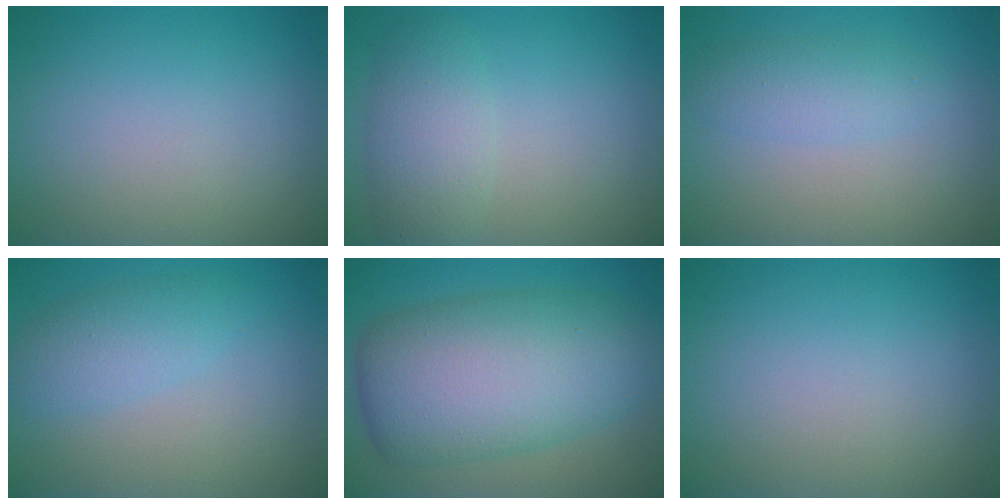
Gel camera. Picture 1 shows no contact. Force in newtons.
{"total": 3.6, "press": 3.6, "slide": 0.2}
{"total": 2.3, "press": 2.3, "slide": 0.1}
{"total": 2.8, "press": 2.8, "slide": 0.1}
{"total": 11.4, "press": 11.4, "slide": 0.2}
{"total": 0.0}